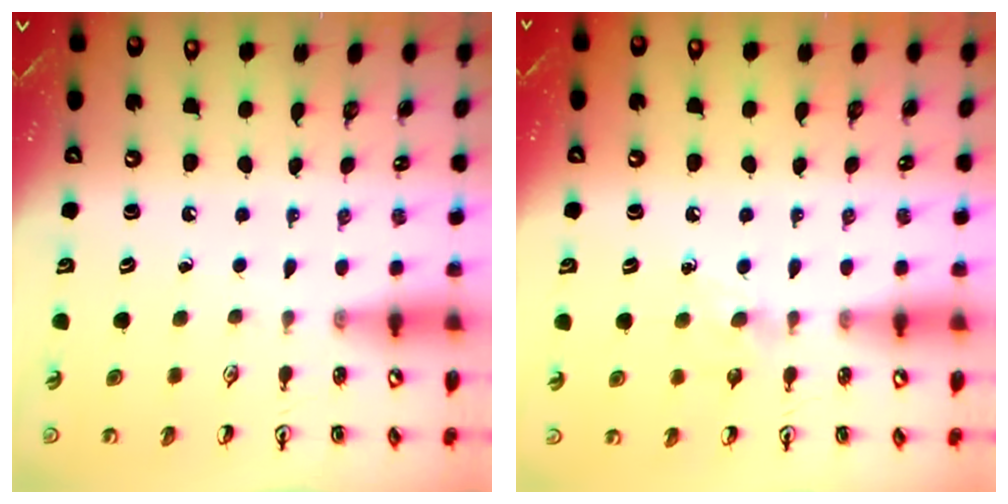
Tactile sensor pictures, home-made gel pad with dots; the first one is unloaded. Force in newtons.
{"total": 4.9, "press": 4.8, "slide": 0.7}